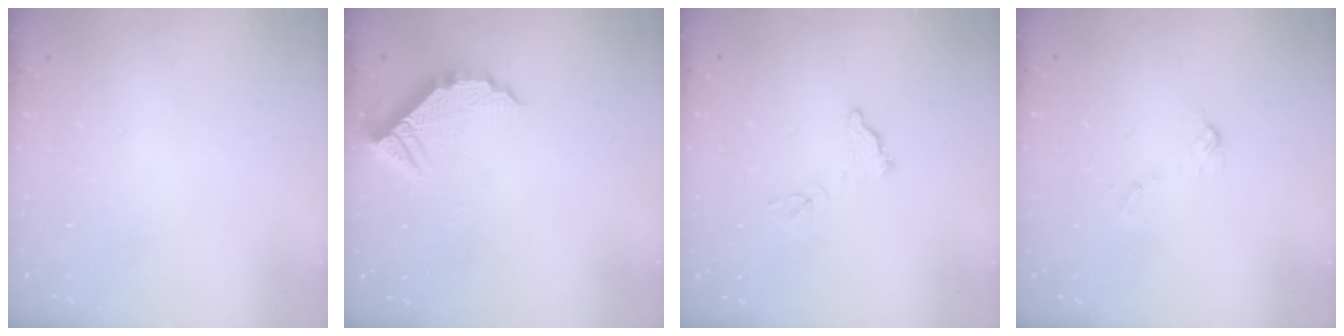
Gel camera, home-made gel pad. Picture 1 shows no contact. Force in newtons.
{"total": 8.9, "press": 8.9, "slide": 0.9}
{"total": 6.8, "press": 6.8, "slide": 0.2}
{"total": 4.6, "press": 4.6, "slide": 0.4}